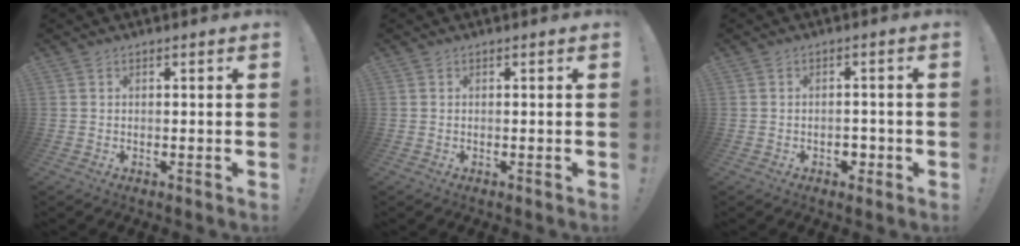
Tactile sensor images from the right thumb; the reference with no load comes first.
{"total": 0.0}
{"total": 3.1, "force": [-1.3, 2.5, 1.5], "torque": [-0.011, -0.001, -0.023]}